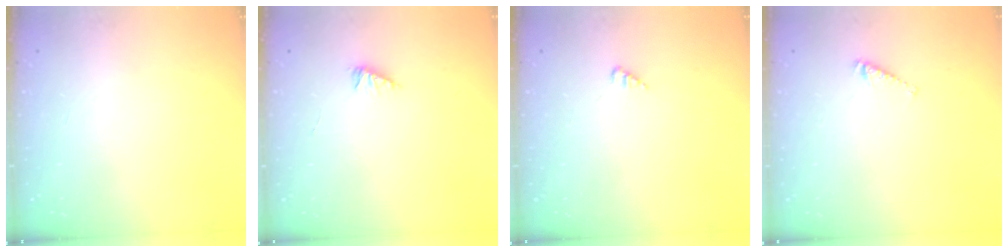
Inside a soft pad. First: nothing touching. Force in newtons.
{"total": 2.2, "press": 2.2, "slide": 0.5}
{"total": 2.1, "press": 2.1, "slide": 0.3}
{"total": 3.7, "press": 3.7, "slide": 0.5}